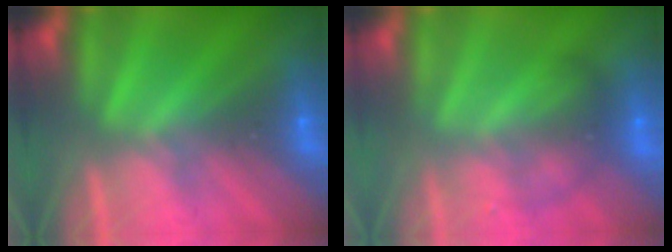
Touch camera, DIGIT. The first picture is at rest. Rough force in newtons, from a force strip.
{"total": 2.0}